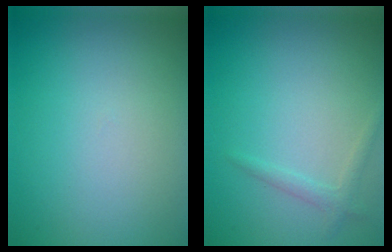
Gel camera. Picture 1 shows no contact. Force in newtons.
{"total": 1.2, "press": 1.2, "slide": 0.1}